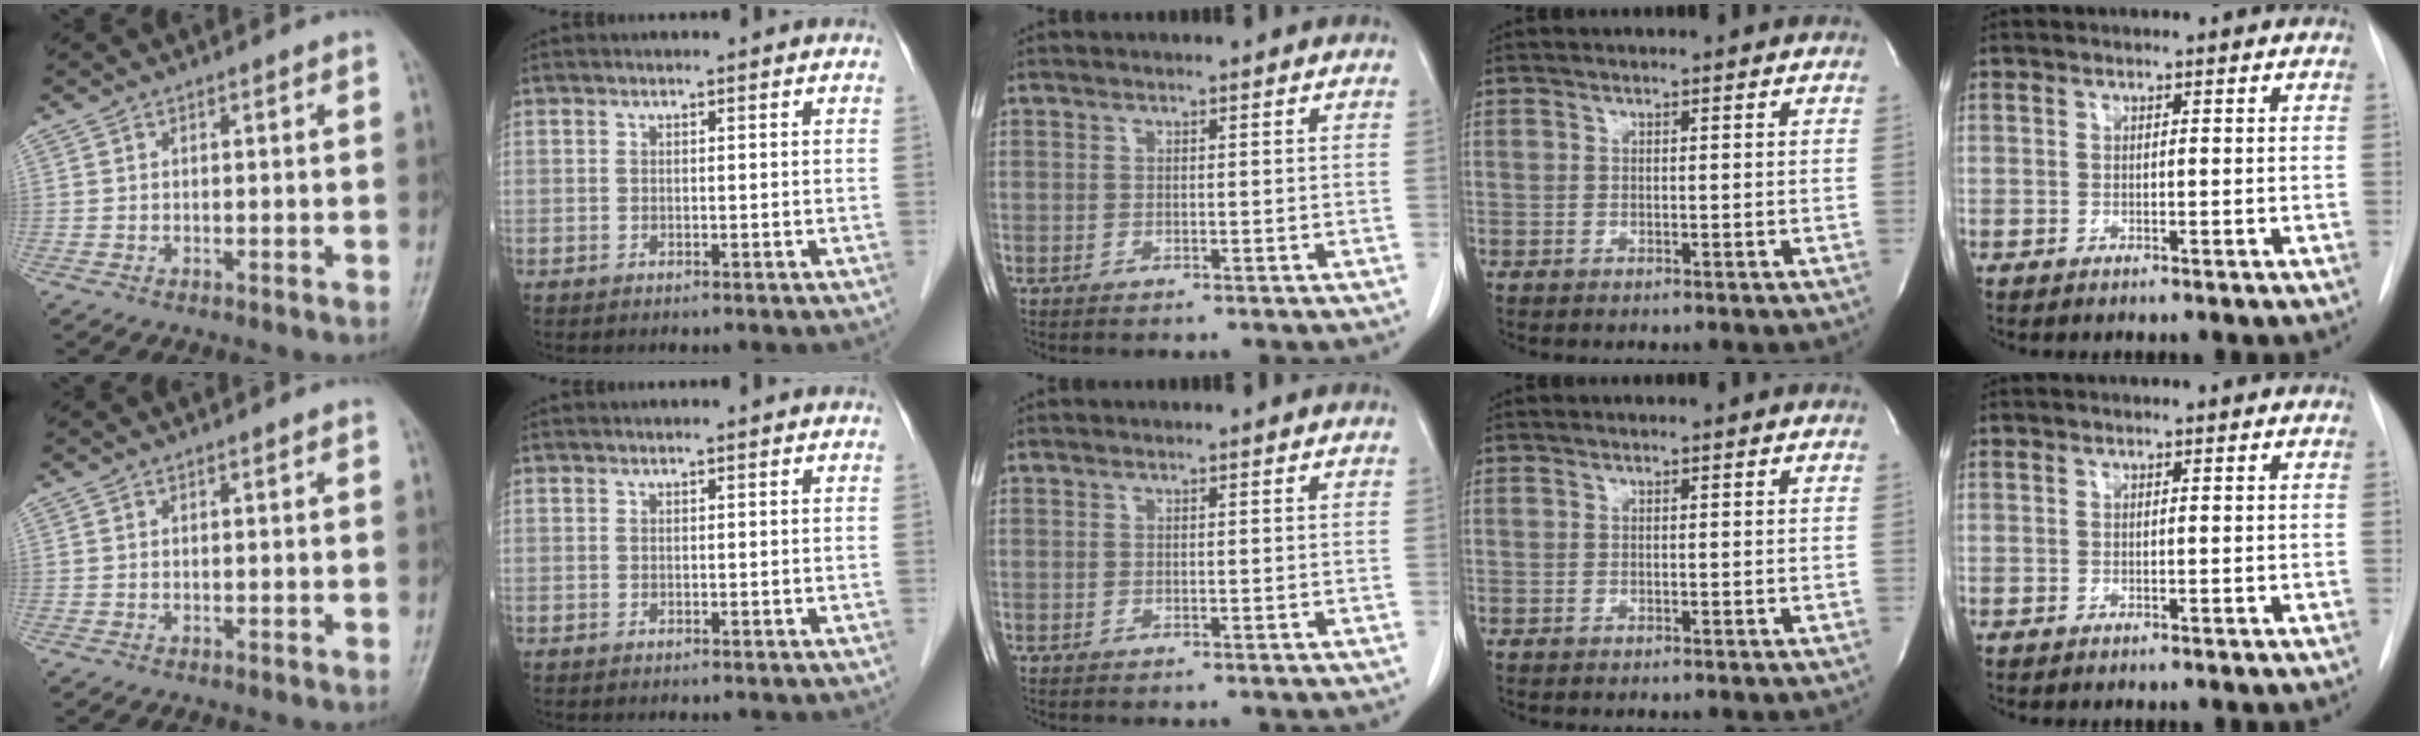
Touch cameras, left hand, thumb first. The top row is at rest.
{}